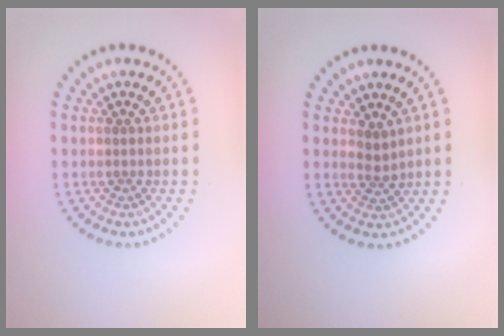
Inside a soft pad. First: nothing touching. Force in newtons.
{"total": 1.4, "press": 0.9, "slide": 1.1}